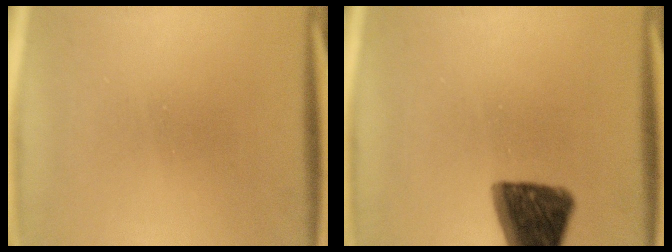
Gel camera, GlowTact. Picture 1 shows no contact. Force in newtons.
{"total": 12.8}